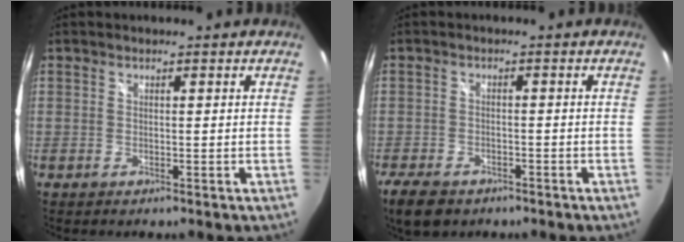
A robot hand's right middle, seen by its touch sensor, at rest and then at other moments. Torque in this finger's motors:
{"motor_torque": [0.53, -0.45, 0.10, 0.04]}